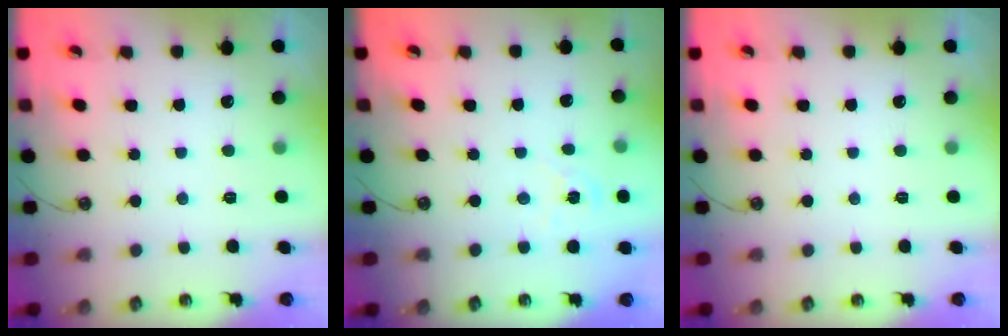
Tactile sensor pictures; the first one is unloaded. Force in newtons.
{"total": 1.8, "press": 1.8, "slide": 0.3}
{"total": 0.0}